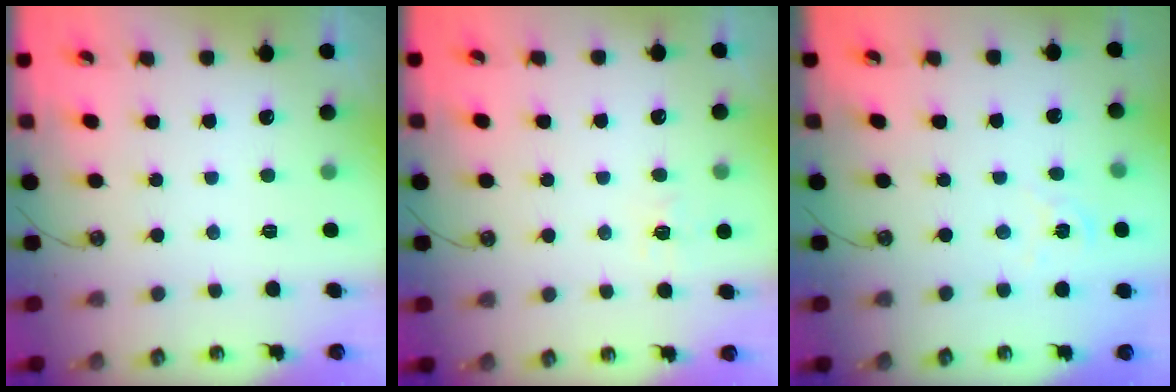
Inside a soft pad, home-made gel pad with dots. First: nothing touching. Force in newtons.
{"total": 6.2, "press": 6.2, "slide": 0.5}
{"total": 1.8, "press": 1.8, "slide": 0.3}